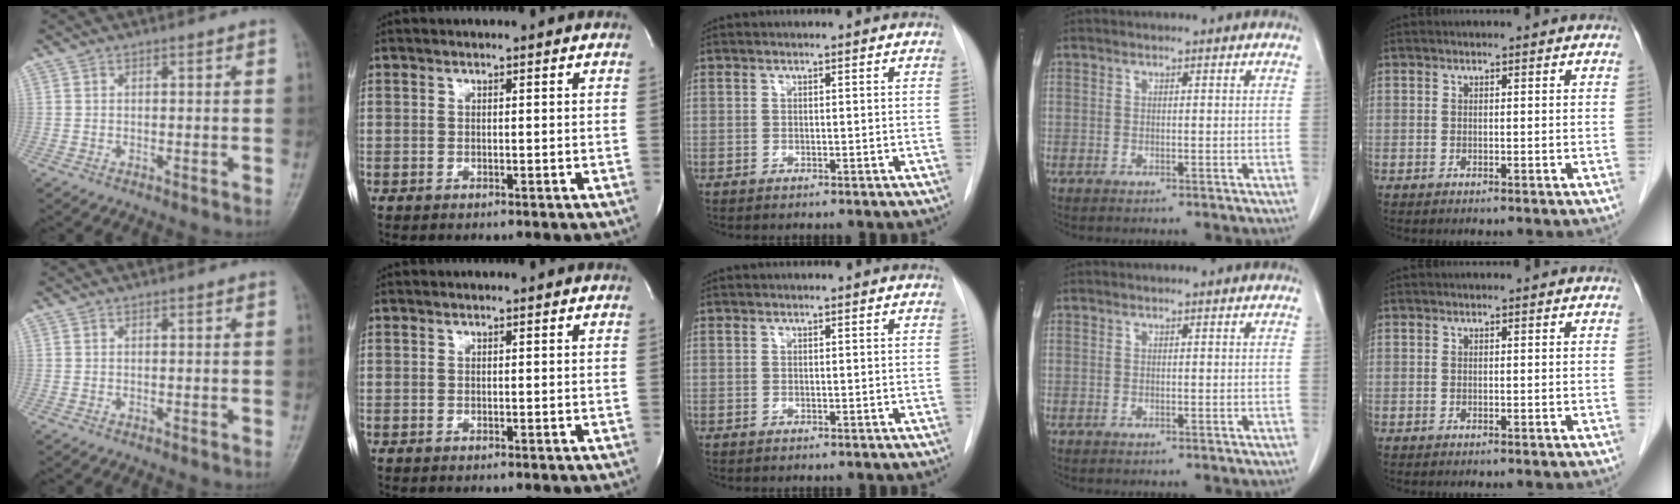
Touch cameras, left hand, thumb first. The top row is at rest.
{}